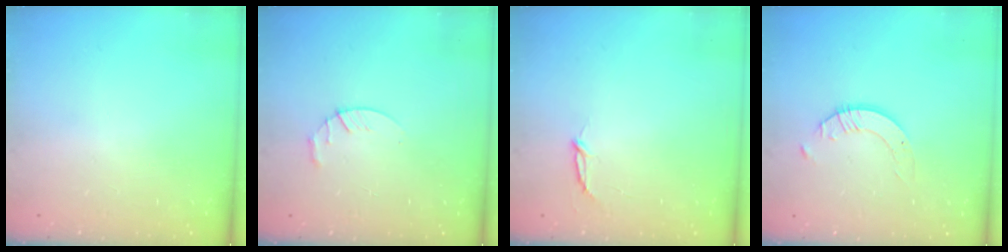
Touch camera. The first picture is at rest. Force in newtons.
{"total": 3.0, "press": 2.9, "slide": 0.5}
{"total": 2.8, "press": 2.8, "slide": 0.3}
{"total": 2.3, "press": 2.3, "slide": 0.2}